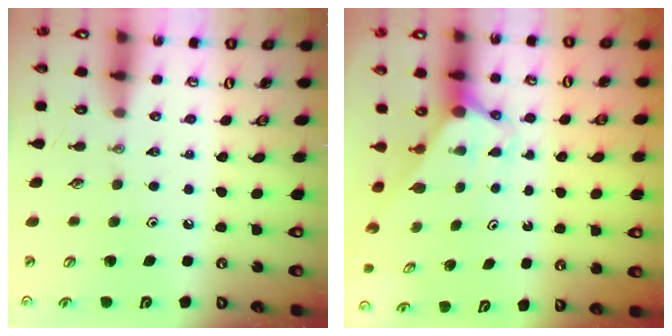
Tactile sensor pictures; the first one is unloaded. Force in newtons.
{"total": 2.7, "press": 2.7, "slide": 0.0}